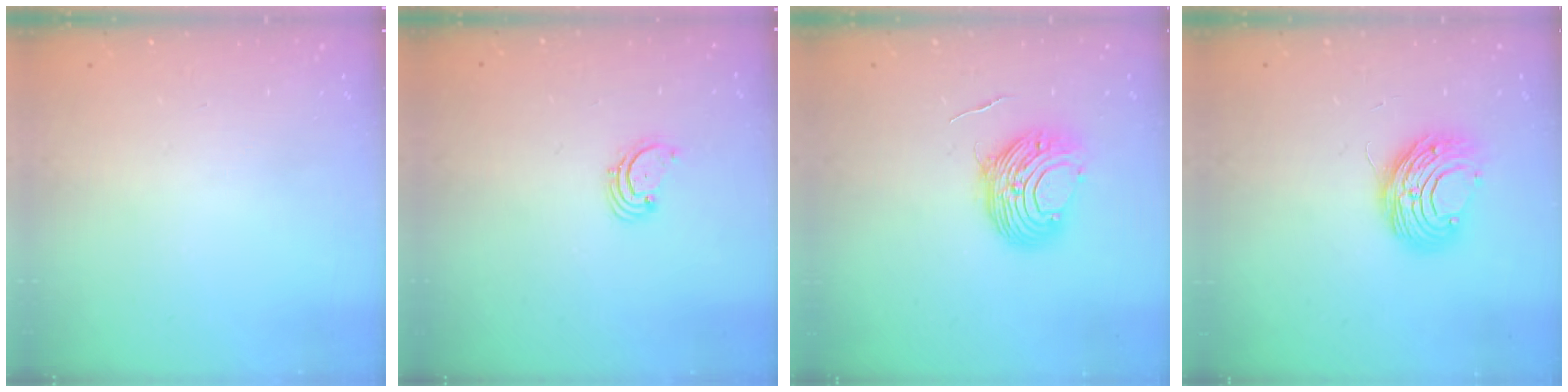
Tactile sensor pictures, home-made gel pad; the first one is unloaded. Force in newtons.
{"total": 1.7, "press": 1.7, "slide": 0.2}
{"total": 10.1, "press": 10.0, "slide": 0.9}
{"total": 9.1, "press": 9.1, "slide": 0.5}